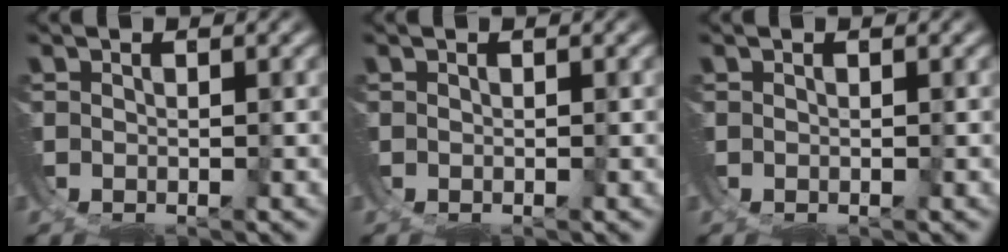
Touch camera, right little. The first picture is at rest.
{"total": 0.0}
{"total": 0.0}